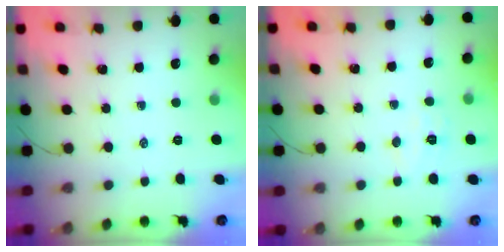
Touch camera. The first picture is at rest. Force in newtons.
{"total": 5.4, "press": 5.4, "slide": 0.9}